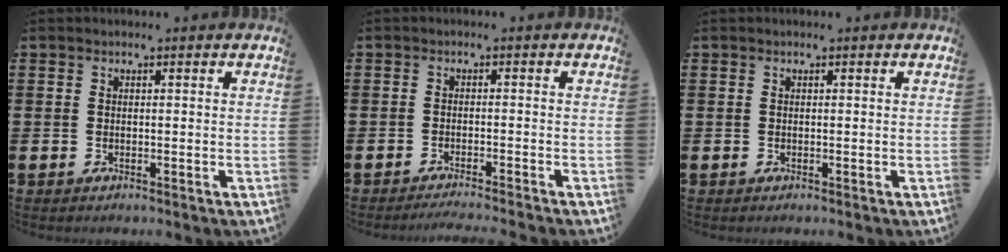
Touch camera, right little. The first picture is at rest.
{"total": 1.4, "force": [-1.3, -0.3, 0.3], "torque": [-0.003, 0.000, -0.026]}
{"total": 0.0}